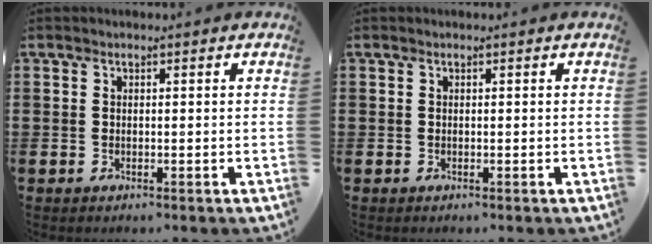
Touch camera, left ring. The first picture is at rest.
{"total": 0.0}